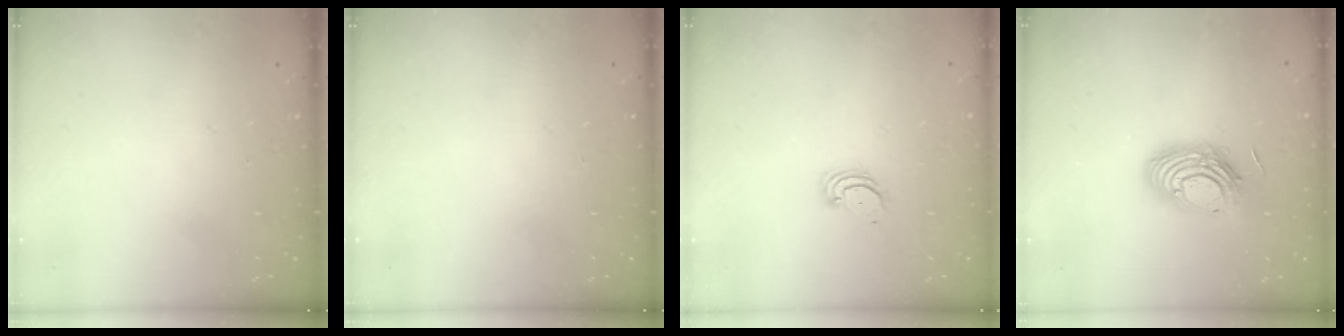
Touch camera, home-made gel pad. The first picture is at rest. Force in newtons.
{"total": 0.0}
{"total": 2.2, "press": 2.2, "slide": 0.3}
{"total": 12.0, "press": 12.0, "slide": 1.1}